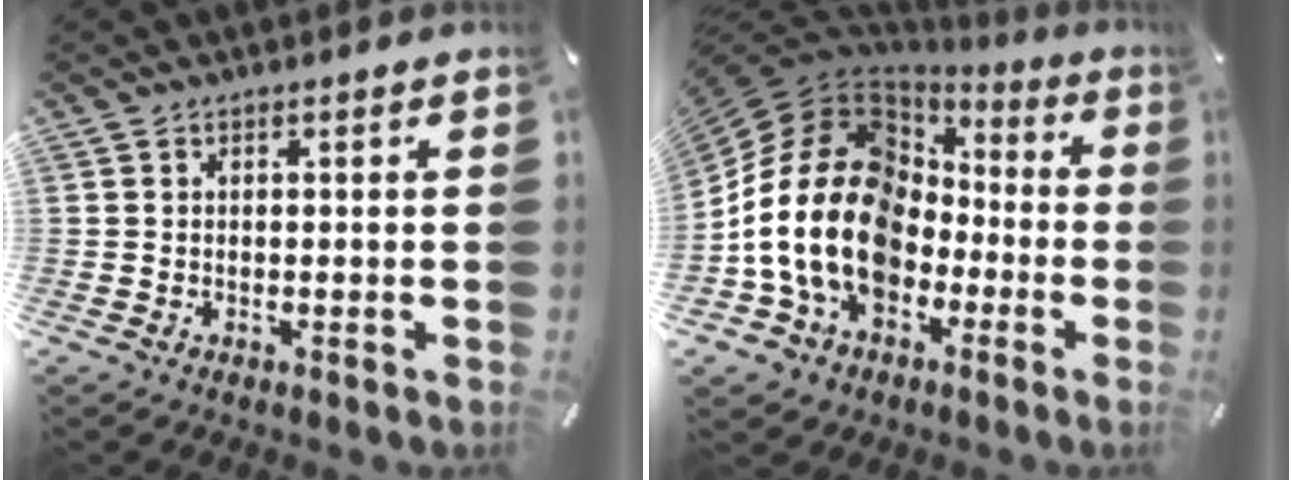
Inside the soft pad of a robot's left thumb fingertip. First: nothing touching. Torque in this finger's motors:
{"motor_torque": [2.36, 2.65, 2.77, 0.00, 1.05]}